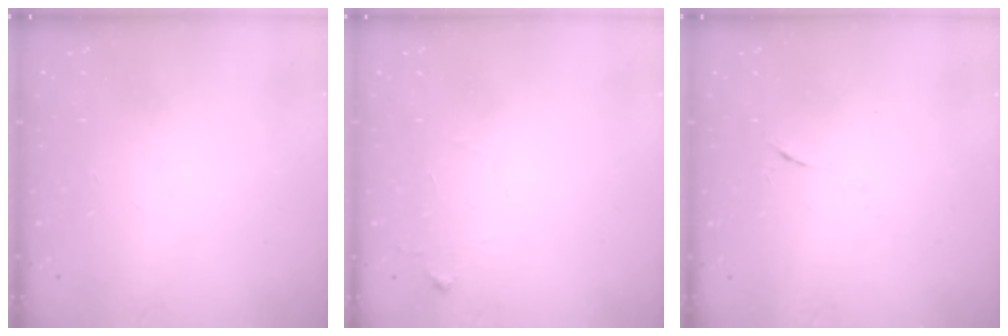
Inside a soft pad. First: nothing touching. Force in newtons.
{"total": 6.7, "press": 6.7, "slide": 0.9}
{"total": 5.2, "press": 5.1, "slide": 1.2}